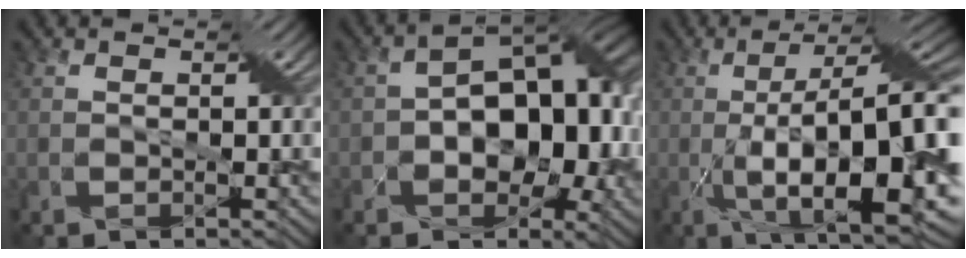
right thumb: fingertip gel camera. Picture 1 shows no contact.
{"total": 14.3, "force": [-0.9, 9.1, 11.0], "torque": [-0.127, 0.003, -0.016]}
{"total": 18.4, "force": [-3.1, 6.0, 17.1], "torque": [-0.263, -0.009, -0.043]}